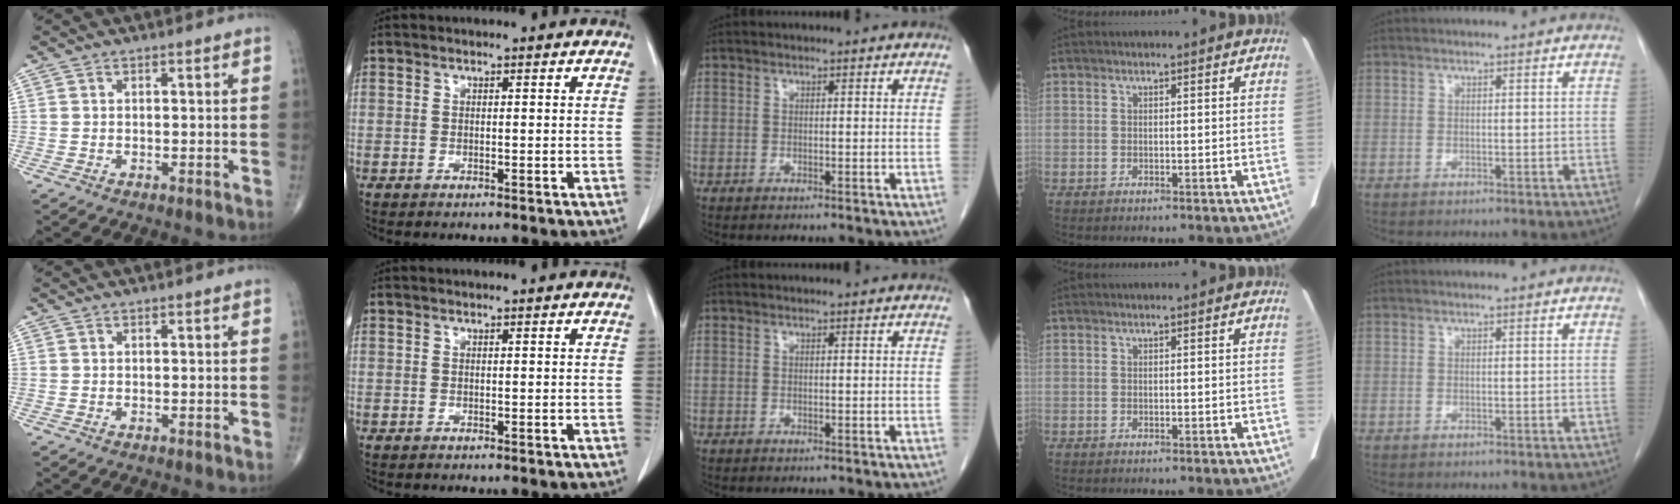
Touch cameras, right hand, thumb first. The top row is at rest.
{}